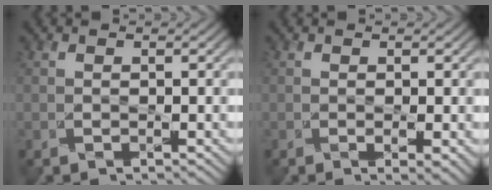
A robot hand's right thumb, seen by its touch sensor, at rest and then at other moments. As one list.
[{"total": 1.6, "force": [-0.1, 0.2, 1.5], "torque": [-0.028, -0.009, -0.002]}]